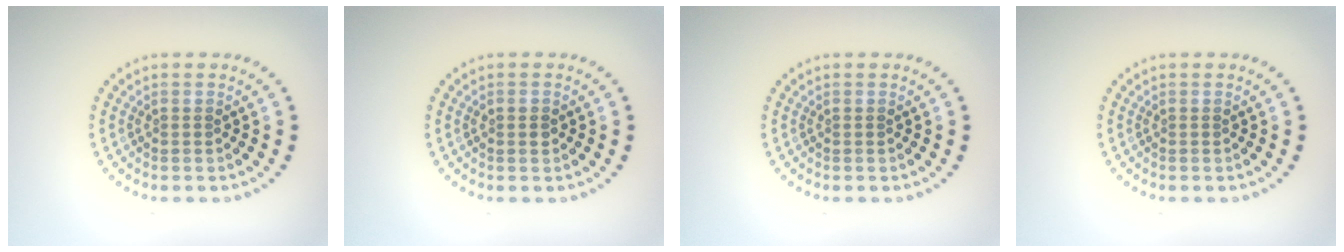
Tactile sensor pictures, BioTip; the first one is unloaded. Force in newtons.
{"total": 1.2, "press": 1.2, "slide": 0.0}
{"total": 0.0}
{"total": 0.0}